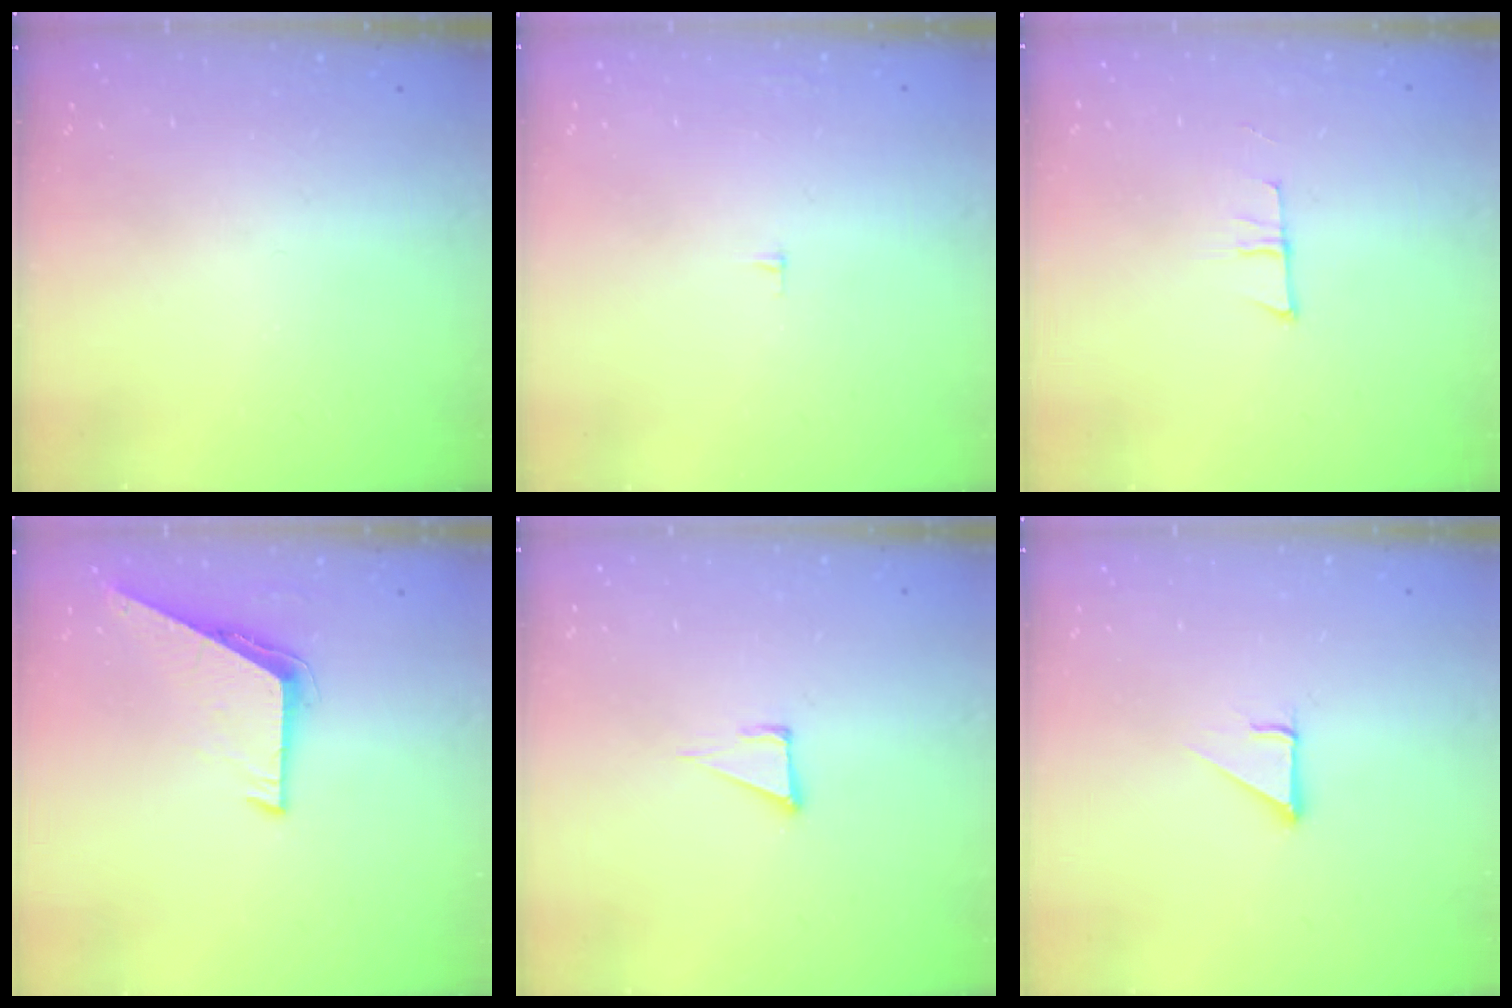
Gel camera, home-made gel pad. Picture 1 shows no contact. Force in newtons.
{"total": 2.7, "press": 2.7, "slide": 0.2}
{"total": 6.7, "press": 5.9, "slide": 3.0}
{"total": 6.6, "press": 6.6, "slide": 0.4}
{"total": 4.8, "press": 3.8, "slide": 2.9}
{"total": 2.8, "press": 2.8, "slide": 0.1}